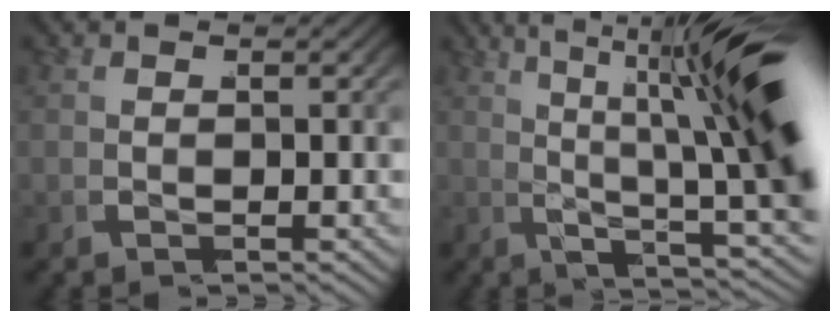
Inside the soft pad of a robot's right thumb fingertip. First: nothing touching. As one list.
[{"total": 13.0, "force": [-0.1, 5.9, 11.6], "torque": [-0.158, -0.020, -0.005]}]